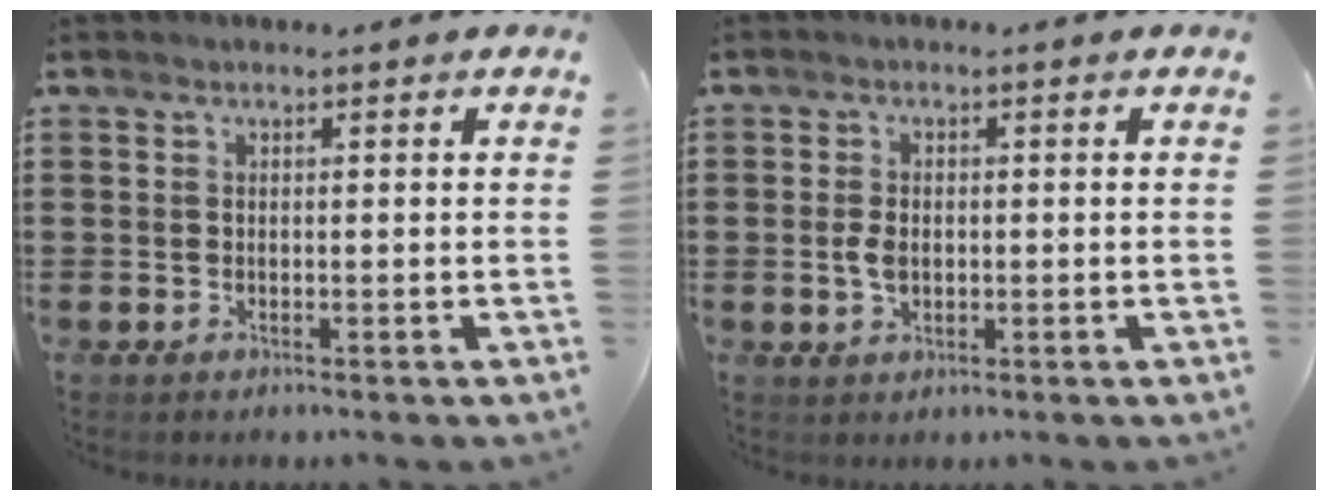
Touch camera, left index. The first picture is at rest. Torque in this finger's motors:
{"motor_torque": [0.54, 0.46, 0.25, 0.06]}